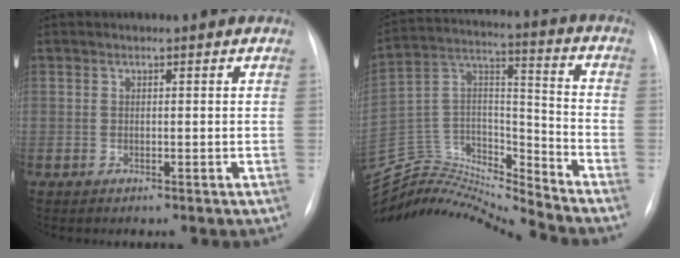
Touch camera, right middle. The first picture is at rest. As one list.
[{"total": 21.0, "force": [-20.6, 0.2, 4.1], "torque": [-0.080, 0.041, -0.358]}]